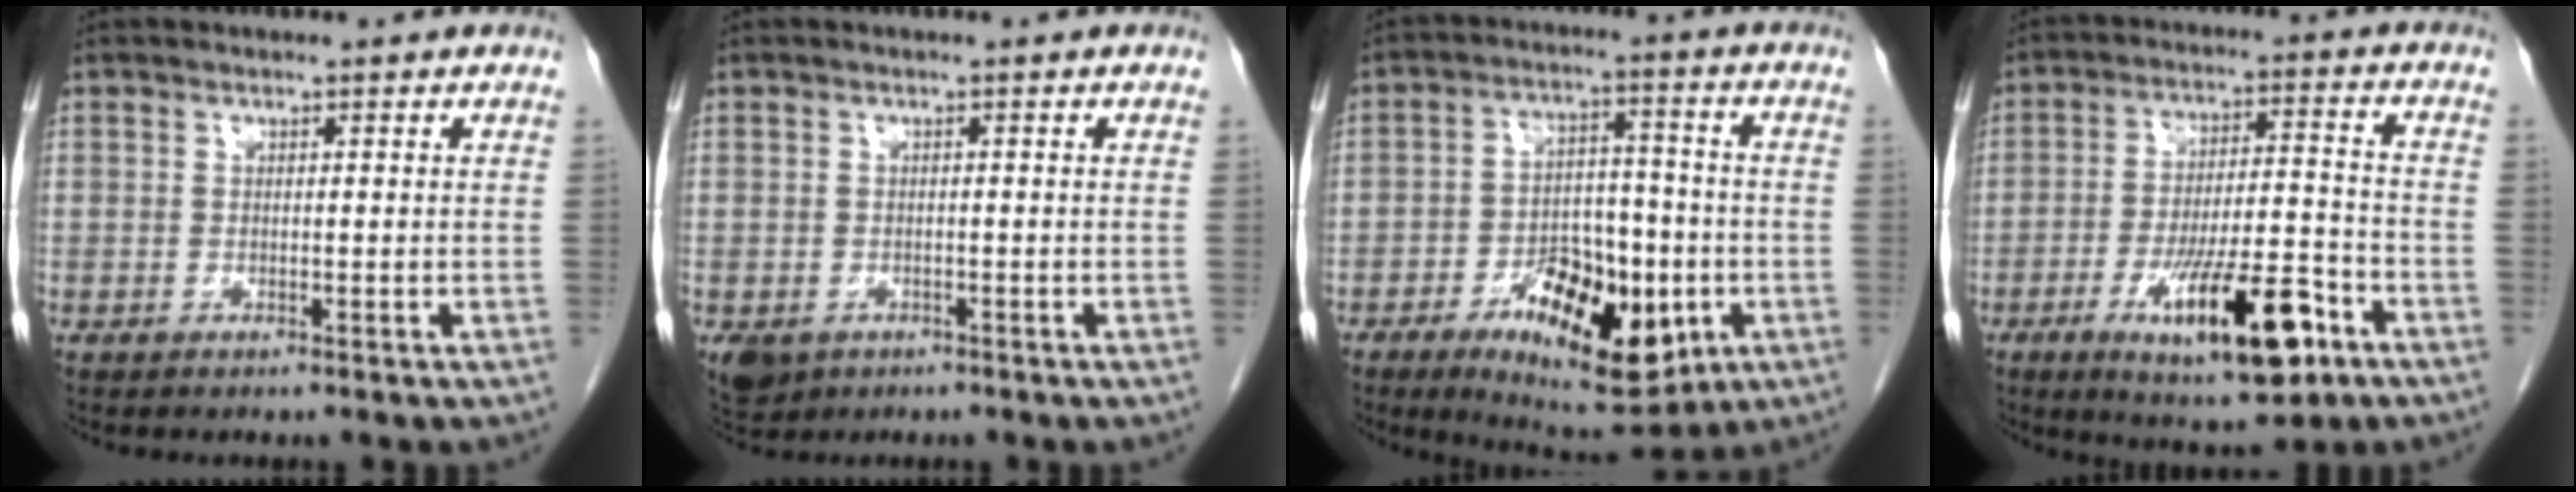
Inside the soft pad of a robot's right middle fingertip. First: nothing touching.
{"total": 4.2, "force": [-2.3, 3.2, 1.5], "torque": [-0.026, -0.003, -0.030]}
{"total": 15.7, "force": [-6.3, 6.7, 12.8], "torque": [-0.198, 0.001, -0.087]}
{"total": 14.3, "force": [-7.1, 3.3, 12.0], "torque": [-0.199, -0.006, -0.105]}